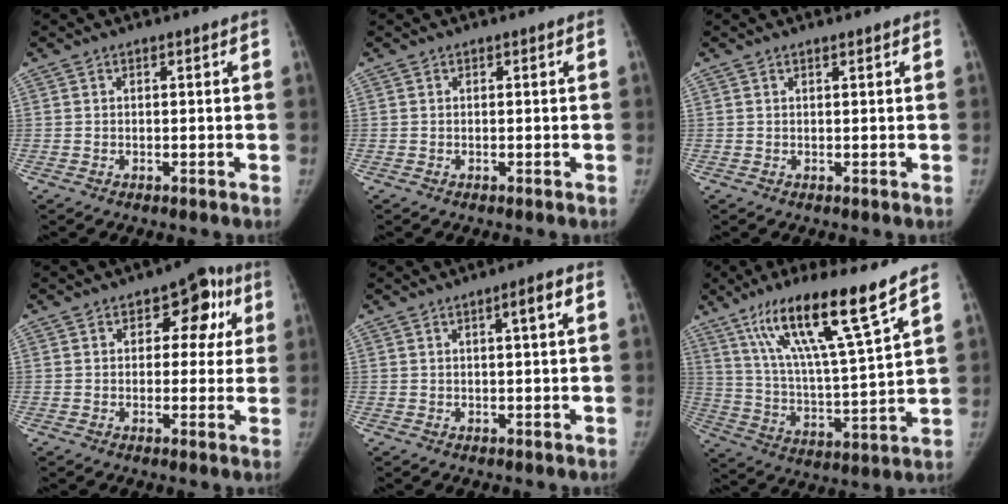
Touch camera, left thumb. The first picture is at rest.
{"total": 0.0}
{"total": 0.7, "force": [0.5, 0.1, 0.4], "torque": [-0.008, -0.002, 0.010]}
{"total": 9.1, "force": [2.8, 5.9, 6.3], "torque": [-0.024, 0.012, 0.027]}
{"total": 3.3, "force": [1.0, 0.2, 3.2], "torque": [-0.049, 0.007, 0.015]}
{"total": 18.4, "force": [12.0, 1.2, 13.9], "torque": [-0.231, -0.055, 0.213]}